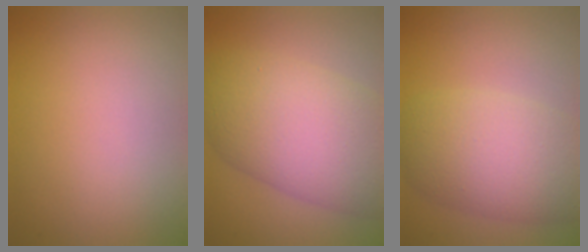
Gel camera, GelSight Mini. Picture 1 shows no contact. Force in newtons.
{"total": 10.8, "press": 10.8, "slide": 0.4}
{"total": 7.7, "press": 7.7, "slide": 0.1}